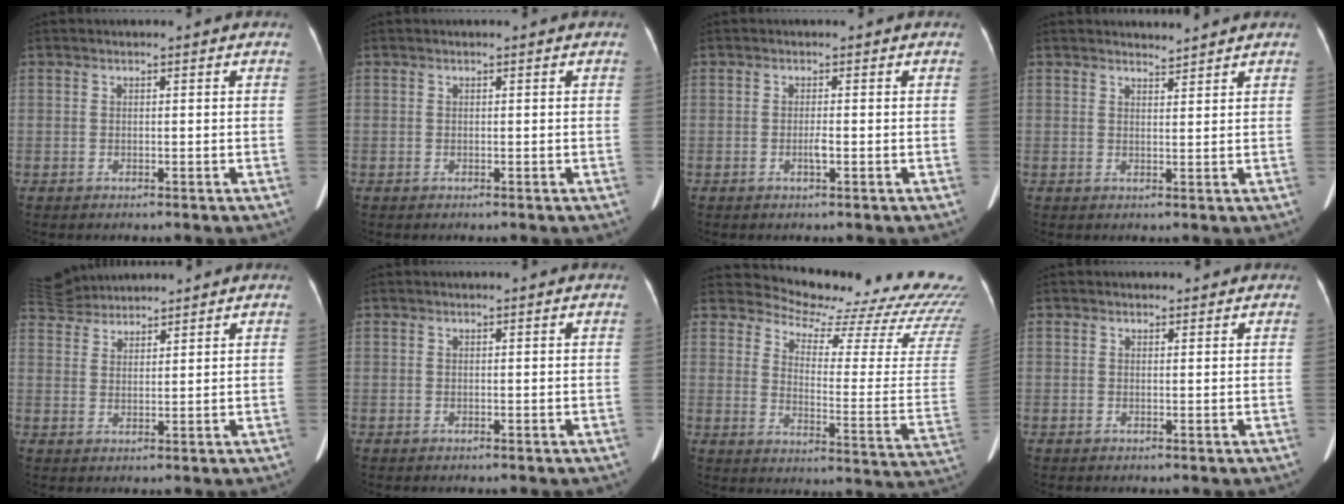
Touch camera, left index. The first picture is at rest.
{"total": 0.0}
{"total": 1.0, "force": [-0.6, -0.1, 0.8], "torque": [-0.015, -0.006, -0.007]}
{"total": 1.6, "force": [1.6, -0.3, -0.3], "torque": [-0.002, -0.010, 0.029]}
{"total": 6.5, "force": [6.4, 0.8, 0.9], "torque": [-0.023, 0.025, 0.120]}
{"total": 0.0}
{"total": 21.4, "force": [21.0, 1.9, 4.1], "torque": [-0.058, -0.152, 0.234]}
{"total": 1.3, "force": [0.6, 1.1, -0.3], "torque": [0.017, 0.001, 0.003]}